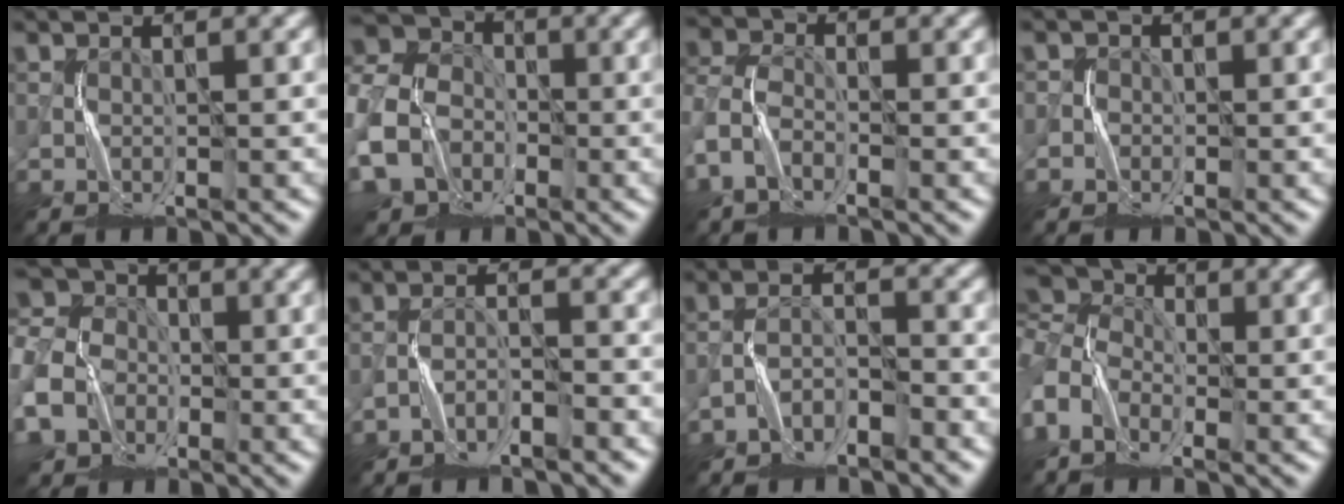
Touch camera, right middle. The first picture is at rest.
{"total": 11.2, "force": [-4.4, 8.8, 5.3], "torque": [-0.140, -0.025, -0.091]}
{"total": 4.3, "force": [-2.4, 2.7, 2.4], "torque": [-0.061, 0.003, -0.063]}
{"total": 1.7, "force": [-0.8, 1.4, -0.1], "torque": [0.009, 0.003, -0.017]}
{"total": 8.7, "force": [-3.7, 6.9, 3.7], "torque": [-0.097, -0.018, -0.077]}
{"total": 2.6, "force": [-2.4, 0.3, 1.0], "torque": [-0.018, 0.013, -0.048]}
{"total": 2.9, "force": [-2.6, 0.8, 1.0], "torque": [-0.018, 0.013, -0.053]}
{"total": 8.8, "force": [-1.3, 6.5, 5.8], "torque": [-0.141, 0.016, -0.029]}